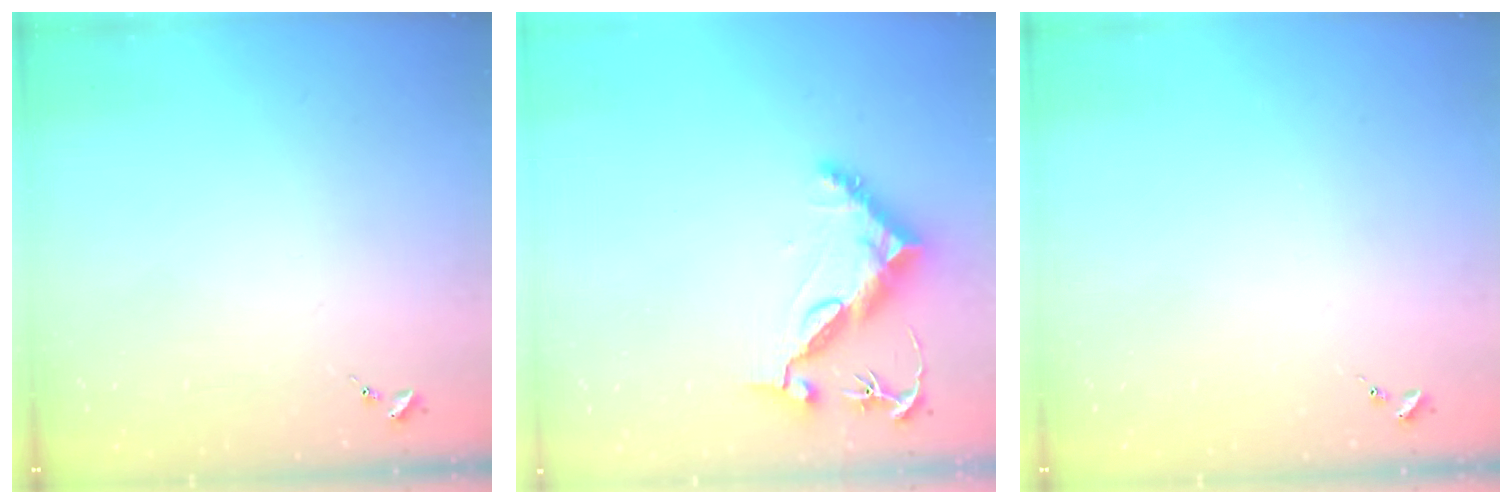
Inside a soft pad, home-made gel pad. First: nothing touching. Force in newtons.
{"total": 10.5, "press": 10.4, "slide": 1.1}
{"total": 0.0}